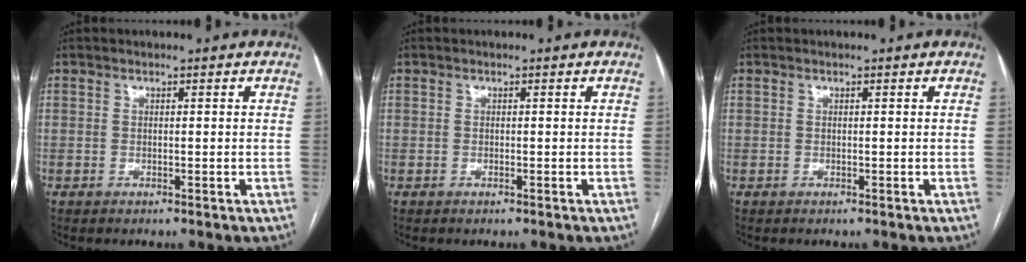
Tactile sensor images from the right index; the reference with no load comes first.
{"total": 0.0}
{"total": 0.0}